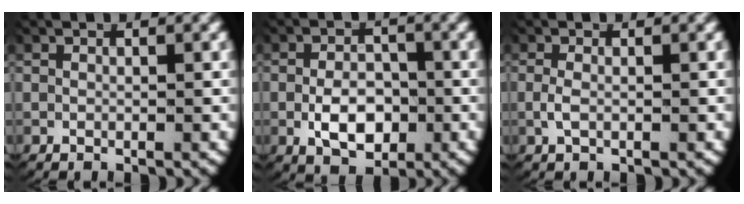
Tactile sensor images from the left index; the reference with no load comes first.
{"total": 4.5, "force": [-1.3, 3.0, 3.2], "torque": [-0.055, -0.014, -0.015]}
{"total": 1.1, "force": [-0.2, 0.4, 1.0], "torque": [-0.037, -0.010, 0.001]}